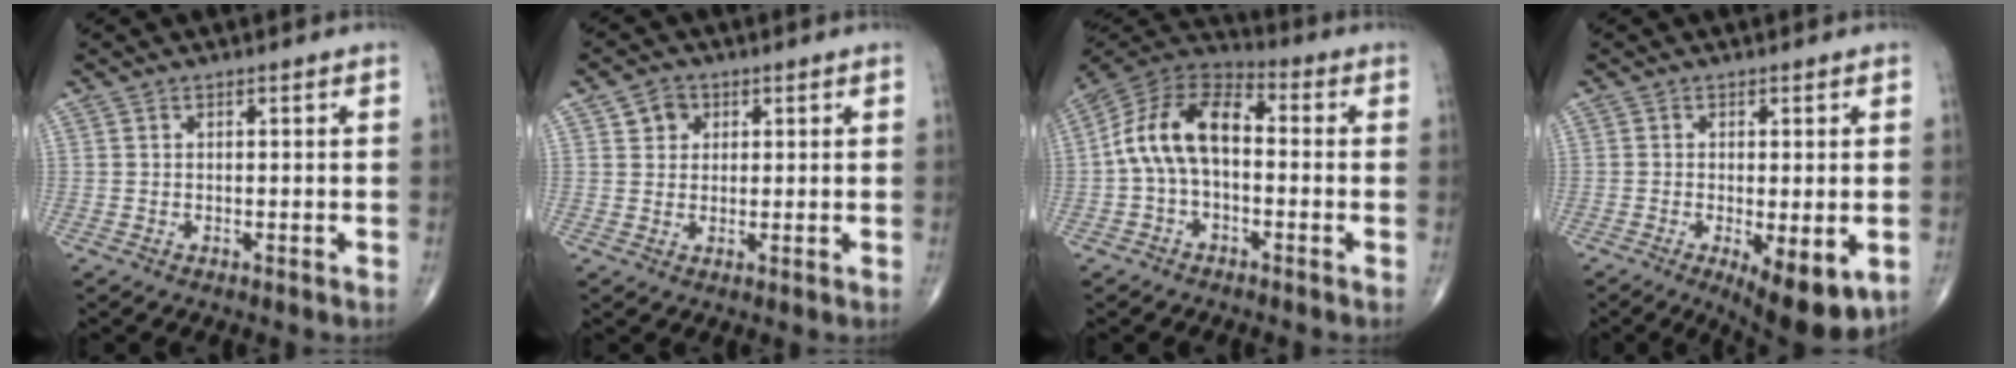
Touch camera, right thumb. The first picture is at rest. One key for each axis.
{"total": 3.6, "fx": 1.4, "fy": 3.1, "fz": 1.3, "tx": -0.002, "ty": -0.004, "tz": 0.019}
{"total": 13.0, "fx": -0.4, "fy": 7.7, "fz": 10.5, "tx": -0.185, "ty": 0.040, "tz": -0.023}
{"total": 10.2, "fx": -3.5, "fy": 3.6, "fz": 8.9, "tx": -0.125, "ty": -0.021, "tz": -0.045}